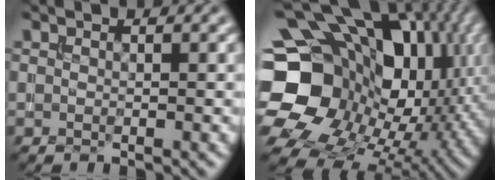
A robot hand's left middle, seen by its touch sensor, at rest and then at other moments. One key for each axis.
{"total": 21.9, "fx": 2.8, "fy": 17.6, "fz": 12.7, "tx": -0.274, "ty": -0.013, "tz": 0.051}